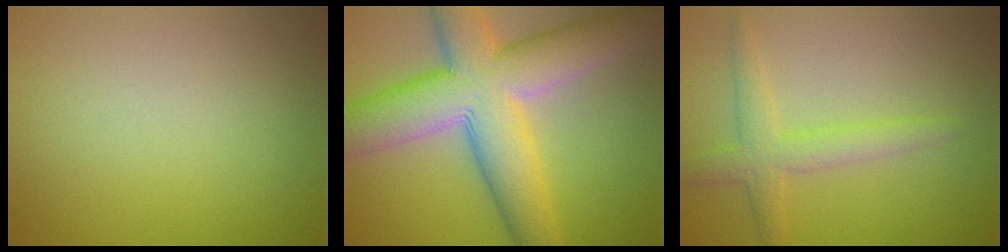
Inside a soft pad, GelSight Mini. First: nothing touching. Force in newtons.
{"total": 11.5, "press": 11.5, "slide": 0.5}
{"total": 3.0, "press": 3.0, "slide": 0.1}